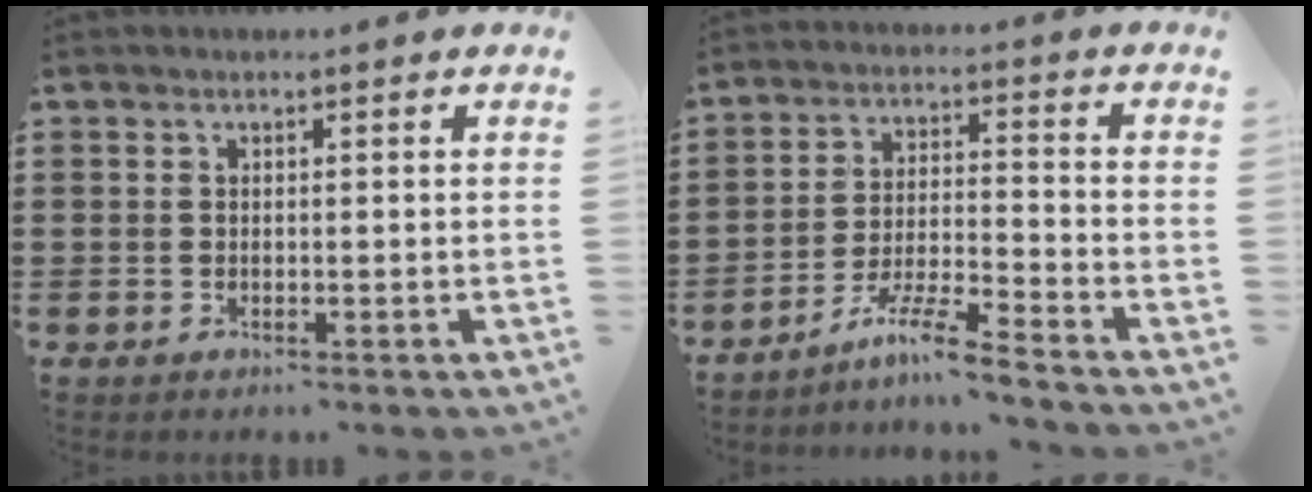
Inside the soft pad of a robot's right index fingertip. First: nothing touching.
{"total": 7.3, "force": [-6.3, -0.4, 3.7], "torque": [-0.080, -0.011, -0.123]}